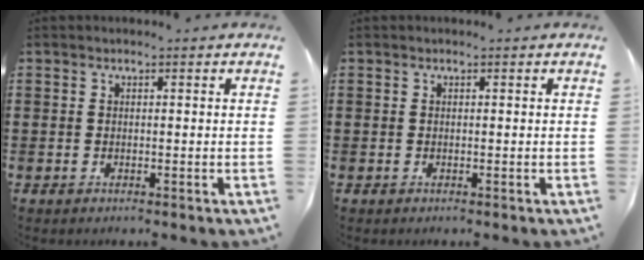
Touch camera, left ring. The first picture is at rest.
{"total": 0.0}